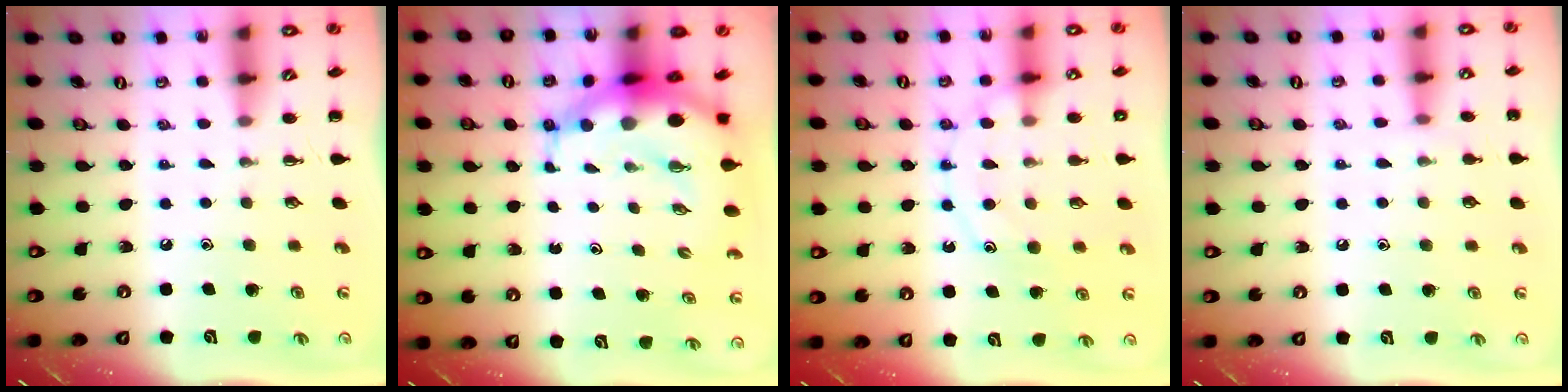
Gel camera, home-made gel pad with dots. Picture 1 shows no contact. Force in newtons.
{"total": 8.6, "press": 8.2, "slide": 2.3}
{"total": 11.8, "press": 11.7, "slide": 1.1}
{"total": 4.8, "press": 4.5, "slide": 1.6}